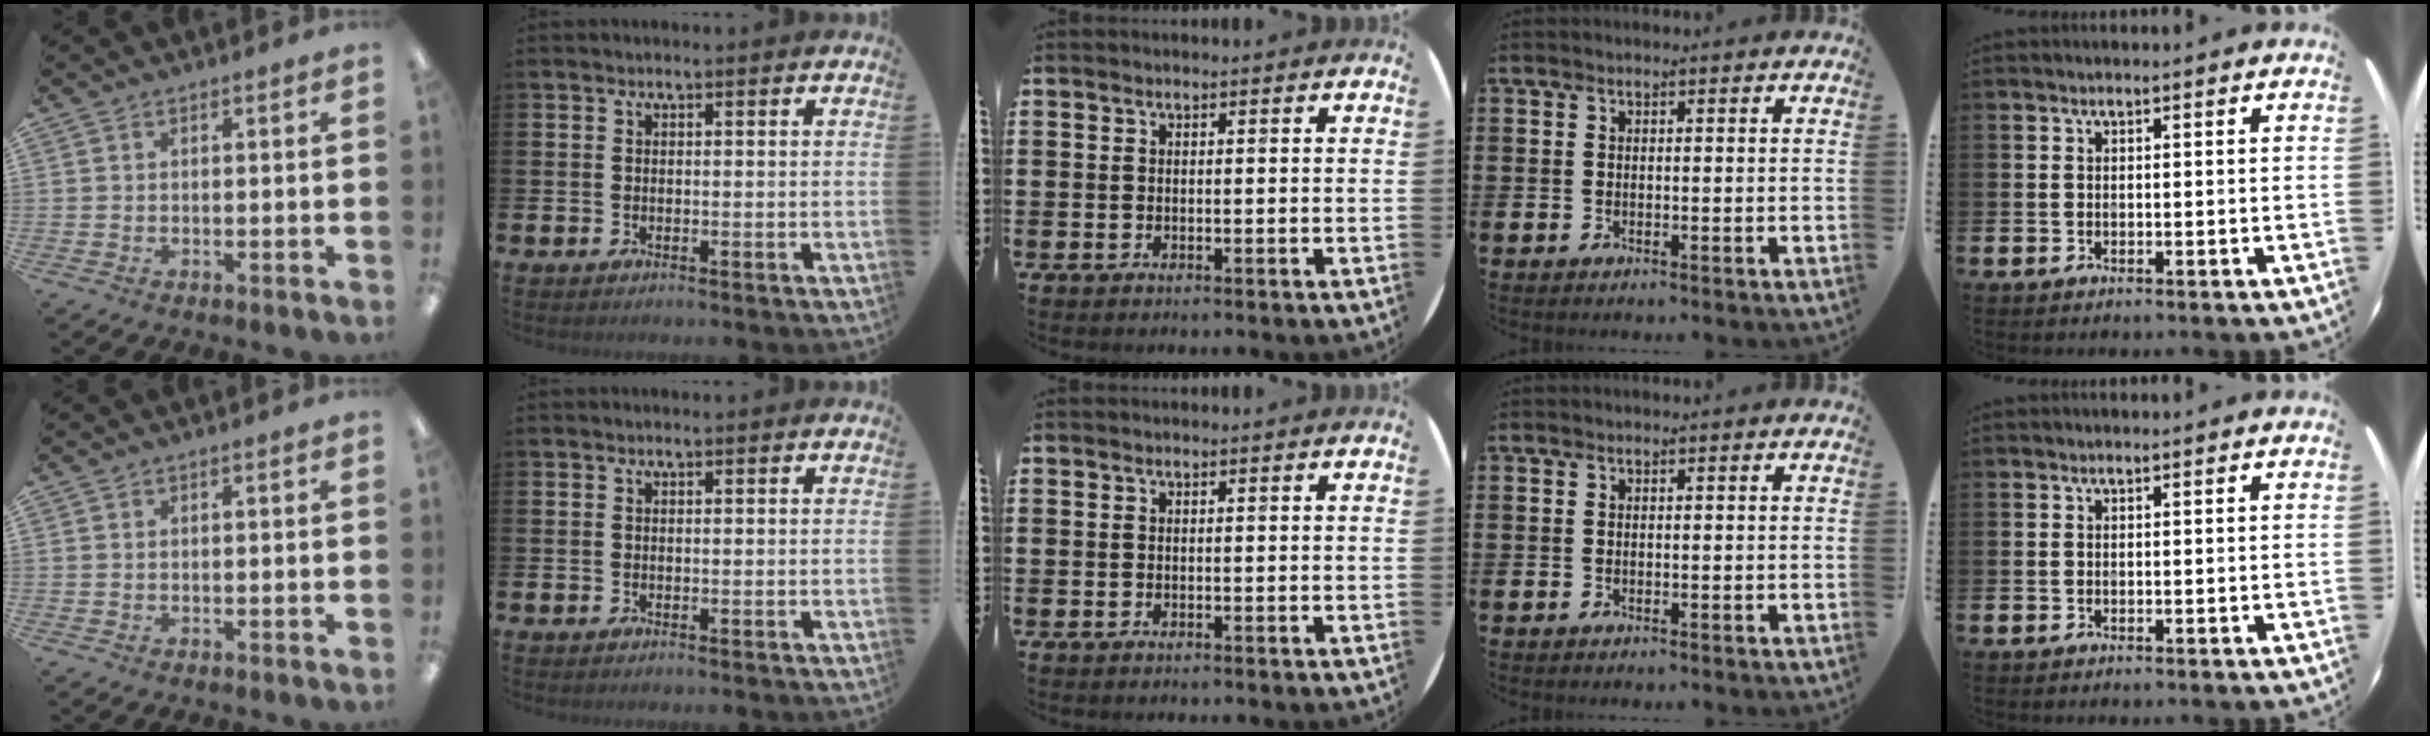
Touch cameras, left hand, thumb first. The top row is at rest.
{}